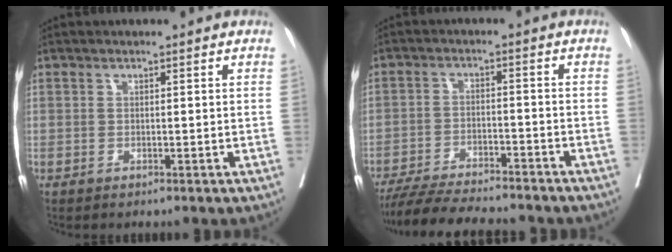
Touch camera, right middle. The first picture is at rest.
{"total": 14.9, "force": [-13.3, 1.9, 6.4], "torque": [-0.105, -0.016, -0.199]}